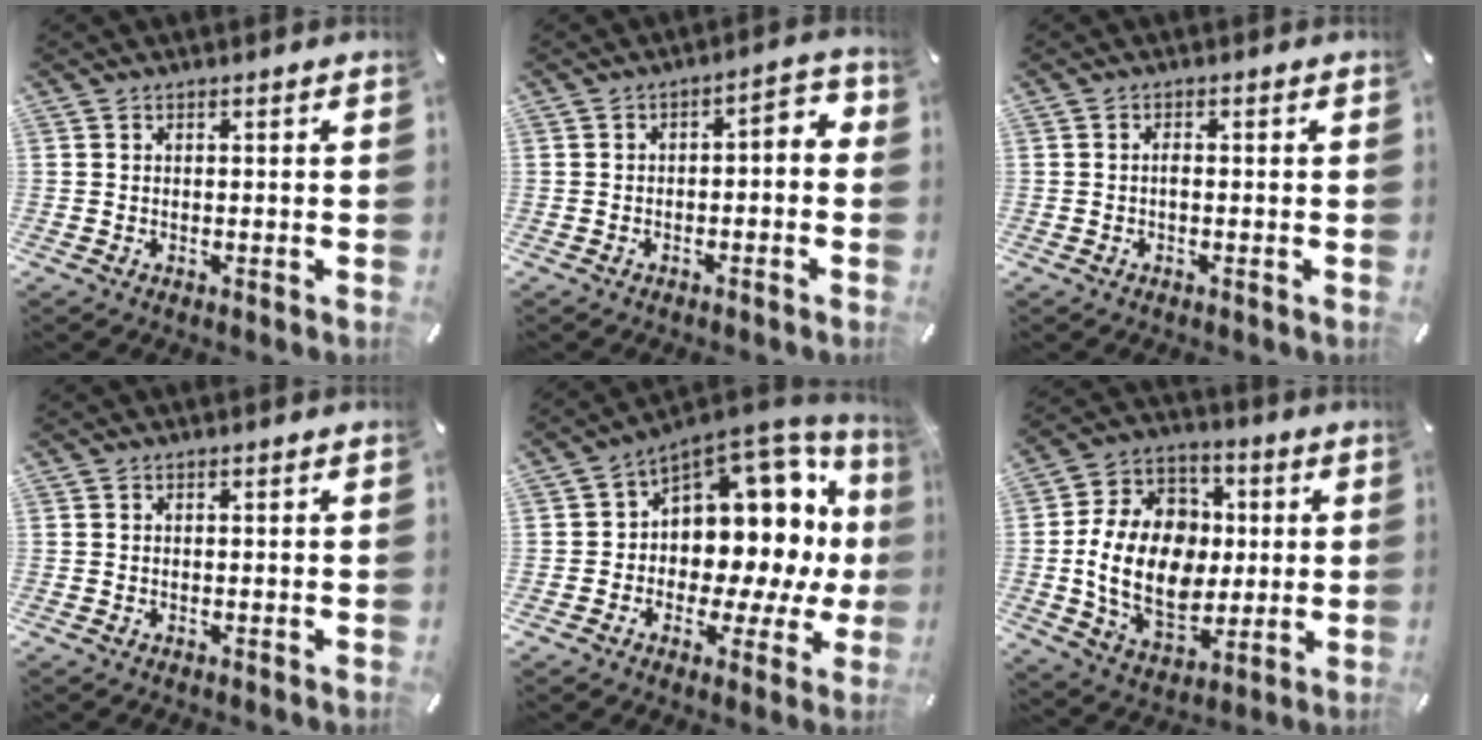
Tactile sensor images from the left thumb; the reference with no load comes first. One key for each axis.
{"total": 4.5, "fx": -2.2, "fy": 2.2, "fz": 3.2, "tx": -0.048, "ty": 0.014, "tz": -0.046}
{"total": 1.2, "fx": -0.2, "fy": 0.4, "fz": 1.1, "tx": -0.023, "ty": 0.000, "tz": -0.005}
{"total": 0.0}
{"total": 12.1, "fx": 4.0, "fy": 8.9, "fz": 7.3, "tx": -0.076, "ty": -0.073, "tz": 0.060}
{"total": 19.0, "fx": -0.7, "fy": 14.9, "fz": 11.8, "tx": -0.245, "ty": 0.002, "tz": -0.010}